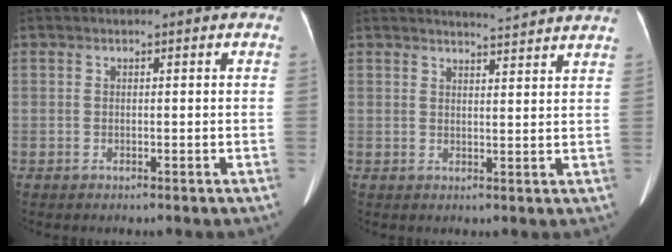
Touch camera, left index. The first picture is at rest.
{"total": 7.6, "force": [7.4, -0.8, 1.6], "torque": [-0.028, 0.000, 0.081]}